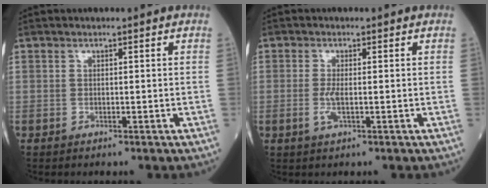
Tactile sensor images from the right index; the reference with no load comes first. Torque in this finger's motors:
{"motor_torque": [0.71, -0.18, 0.32, 0.11]}